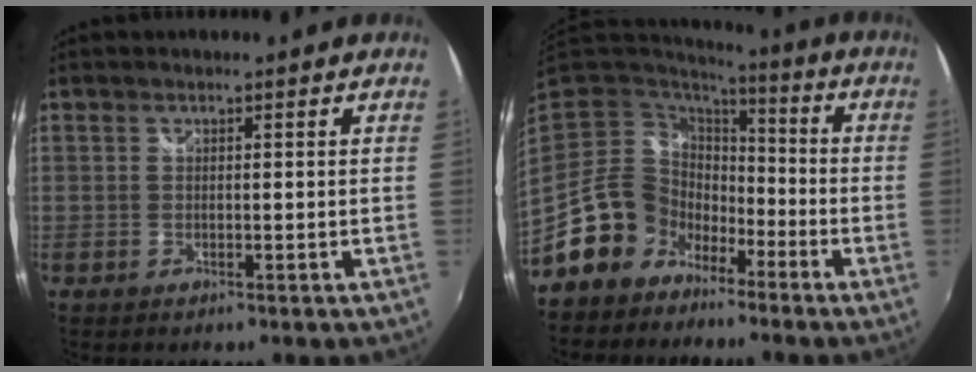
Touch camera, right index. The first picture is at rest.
{"total": 14.4, "force": [-9.6, 9.6, 4.7], "torque": [-0.094, 0.033, -0.166]}